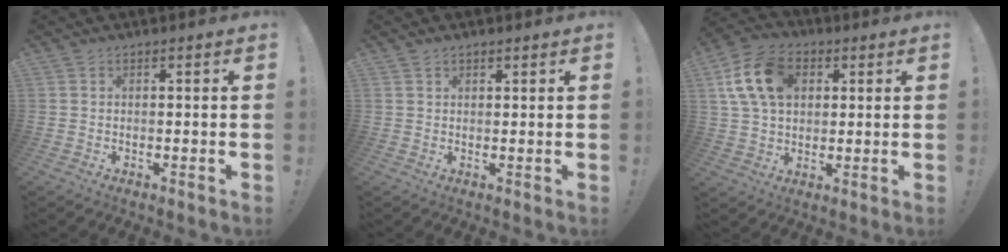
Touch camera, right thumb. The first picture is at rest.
{"total": 1.2, "force": [1.0, 0.6, 0.3], "torque": [-0.005, -0.002, 0.019]}
{"total": 15.3, "force": [4.8, 10.8, 9.7], "torque": [-0.172, -0.002, 0.096]}